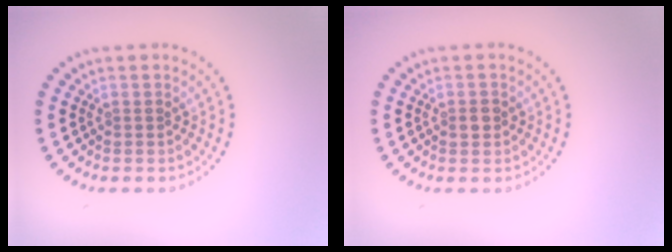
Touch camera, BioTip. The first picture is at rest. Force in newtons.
{"total": 1.1, "press": 1.1, "slide": 0.2}